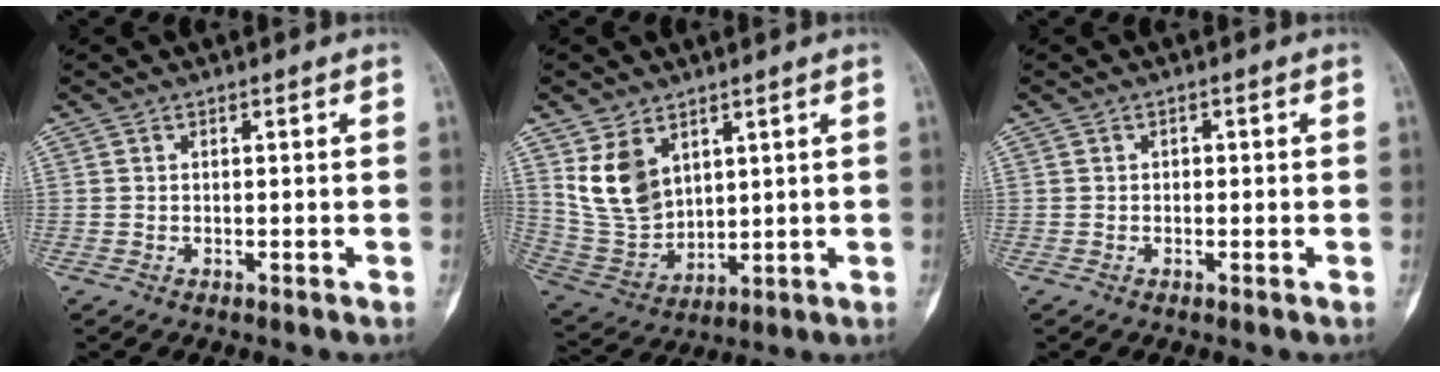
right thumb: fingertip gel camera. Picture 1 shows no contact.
{"total": 10.9, "force": [5.0, 7.4, 6.2], "torque": [-0.100, -0.023, 0.123]}
{"total": 0.7, "force": [-0.1, 0.6, 0.4], "torque": [0.006, 0.003, -0.007]}